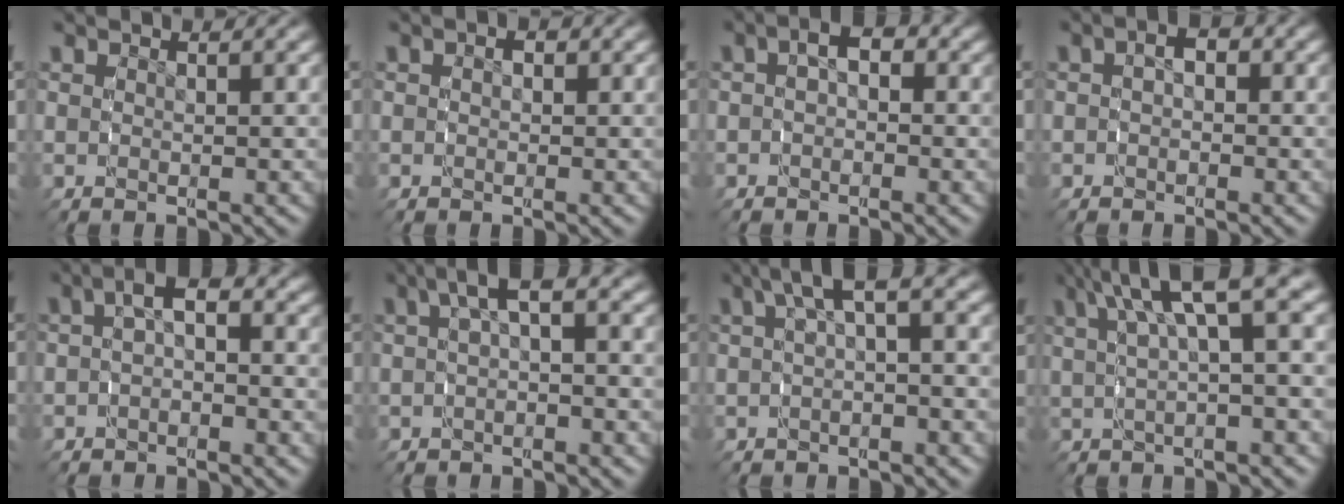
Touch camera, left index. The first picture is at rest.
{"total": 1.2, "force": [-0.3, 1.0, 0.5], "torque": [-0.012, -0.008, -0.005]}
{"total": 3.5, "force": [0.2, 2.7, 2.3], "torque": [-0.036, 0.005, -0.007]}
{"total": 2.4, "force": [-0.3, 1.9, 1.4], "torque": [-0.024, 0.000, -0.011]}
{"total": 3.5, "force": [0.2, 2.3, 2.6], "torque": [-0.041, 0.009, -0.007]}
{"total": 4.2, "force": [1.3, 1.9, 3.5], "torque": [-0.059, 0.017, 0.014]}
{"total": 4.4, "force": [1.6, 1.7, 3.7], "torque": [-0.059, 0.020, 0.019]}
{"total": 7.2, "force": [2.9, 2.7, 6.0], "torque": [-0.082, 0.032, 0.033]}